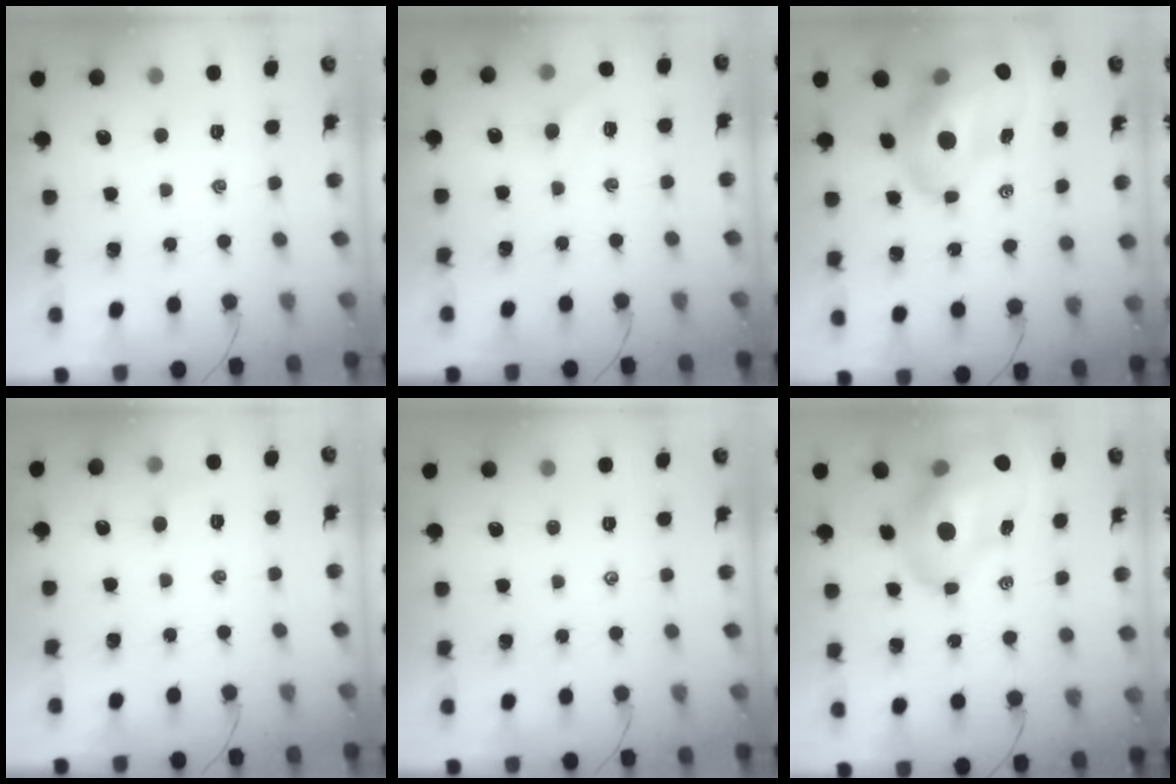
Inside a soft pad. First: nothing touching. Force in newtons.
{"total": 6.1, "press": 5.8, "slide": 1.9}
{"total": 17.0, "press": 16.4, "slide": 4.6}
{"total": 4.9, "press": 4.7, "slide": 1.5}
{"total": 0.0}
{"total": 17.3, "press": 16.5, "slide": 5.1}